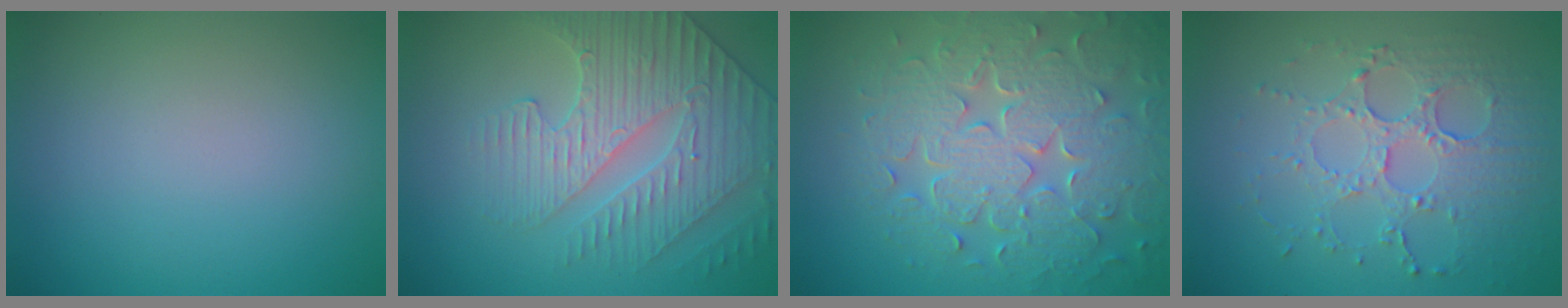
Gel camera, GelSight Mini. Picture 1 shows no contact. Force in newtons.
{"total": 4.5, "press": 4.5, "slide": 0.4}
{"total": 8.3, "press": 6.0, "slide": 5.8}
{"total": 4.6, "press": 3.7, "slide": 2.8}